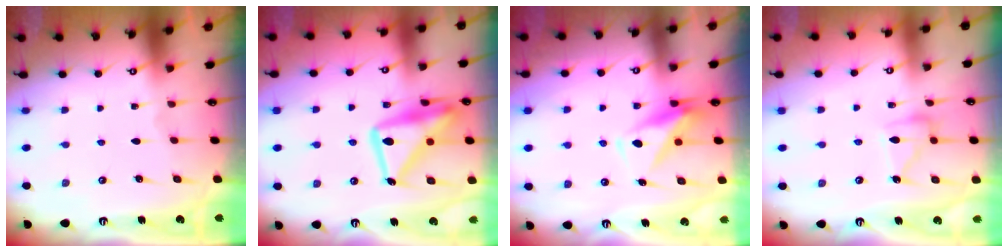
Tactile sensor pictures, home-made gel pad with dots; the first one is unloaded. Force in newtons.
{"total": 18.9, "press": 18.8, "slide": 1.9}
{"total": 7.5, "press": 7.4, "slide": 1.2}
{"total": 10.7, "press": 10.7, "slide": 0.8}